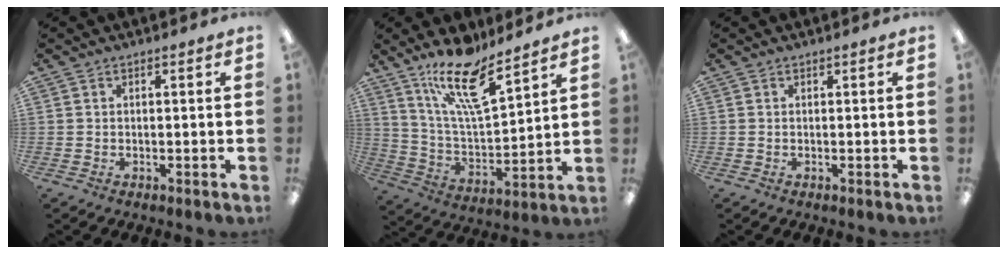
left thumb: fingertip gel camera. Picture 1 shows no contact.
{"total": 17.0, "force": [12.2, 4.9, 10.9], "torque": [-0.197, -0.066, 0.207]}
{"total": 0.0}